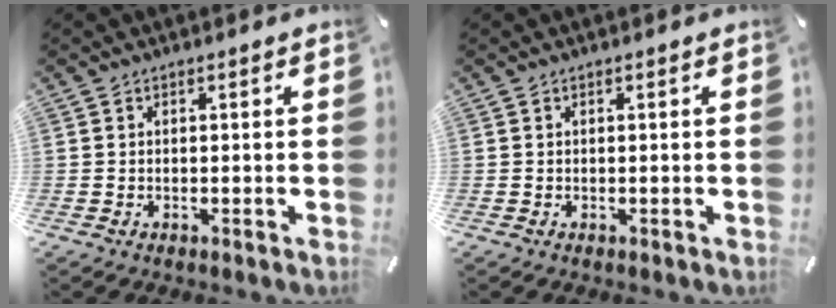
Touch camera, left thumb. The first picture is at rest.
{"total": 0.0}